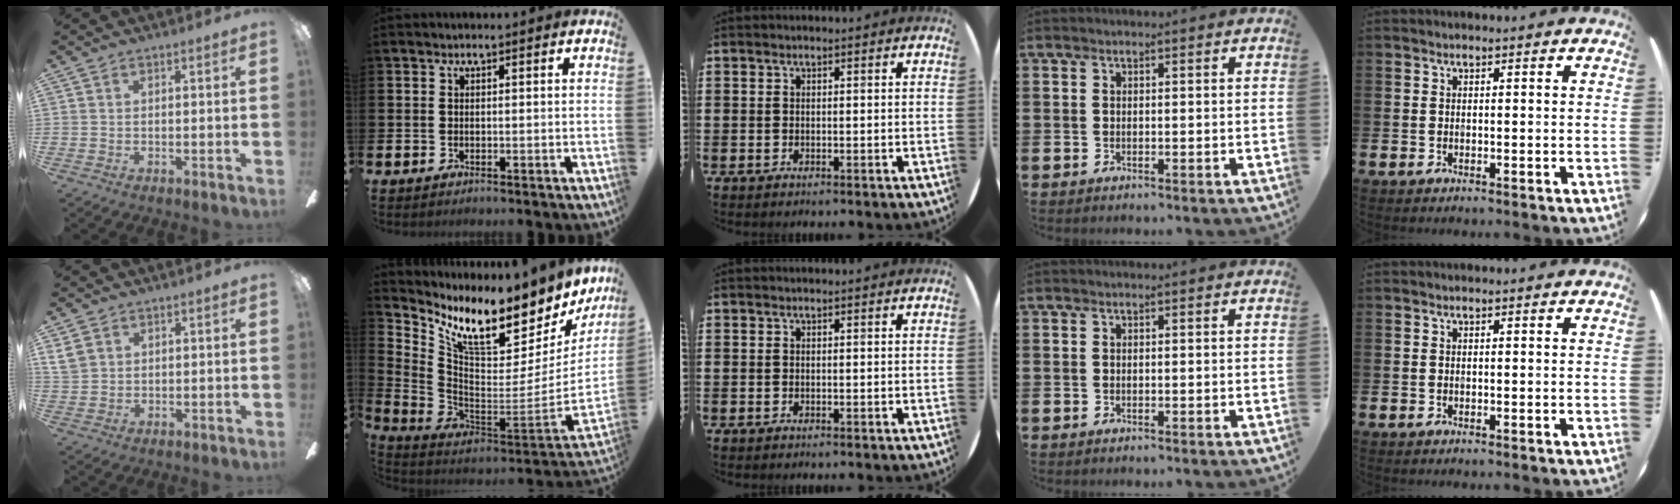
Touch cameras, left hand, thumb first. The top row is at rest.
{"thumb": {"total": 4.0, "force": [2.0, 3.1, 1.6], "torque": [-0.038, 0.006, 0.042]}, "index": {"total": 9.3, "force": [8.1, 2.9, 3.6], "torque": [-0.094, -0.080, 0.136]}}